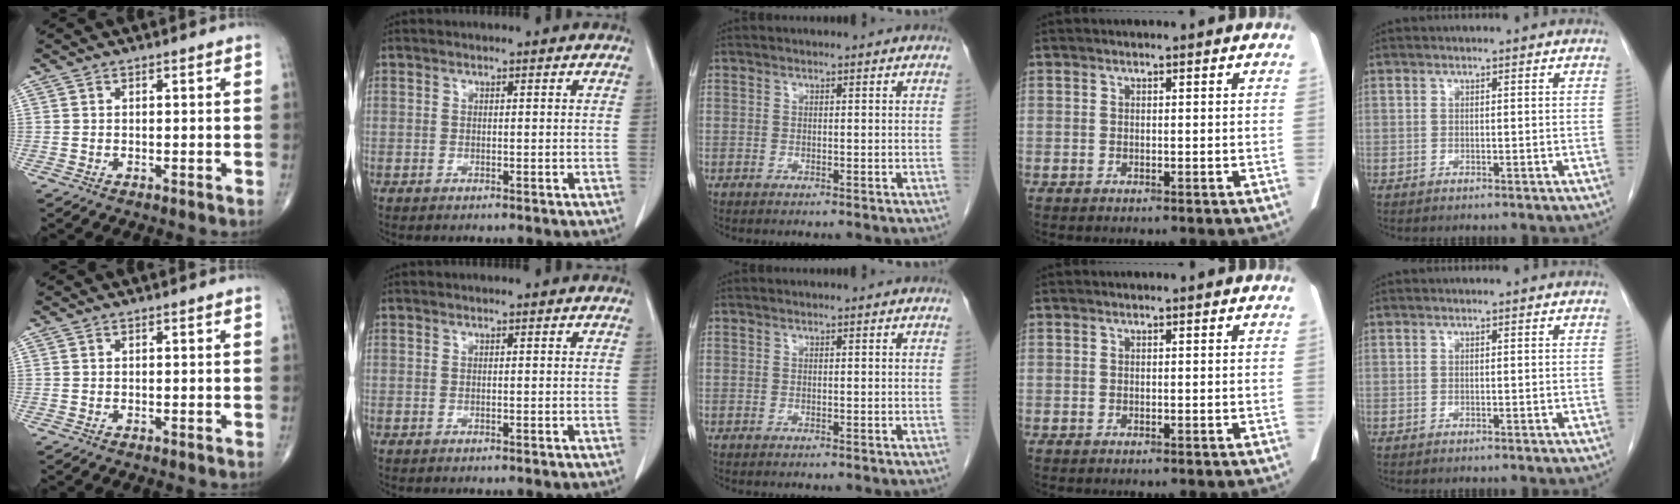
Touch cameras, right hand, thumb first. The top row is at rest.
{}